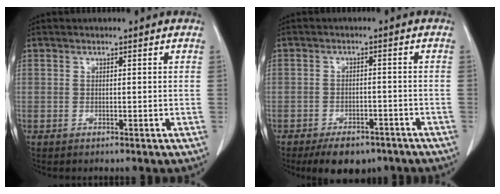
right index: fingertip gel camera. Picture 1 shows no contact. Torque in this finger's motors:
{"motor_torque": [-0.35, -0.18, 0.01, -0.01]}